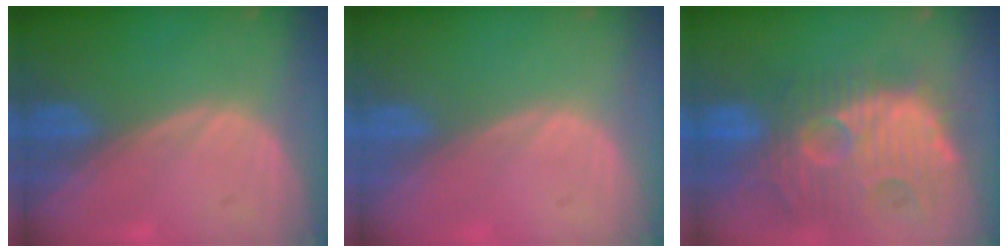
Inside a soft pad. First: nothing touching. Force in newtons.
{"total": 0.0}
{"total": 13.8, "press": 12.3, "slide": 6.4}